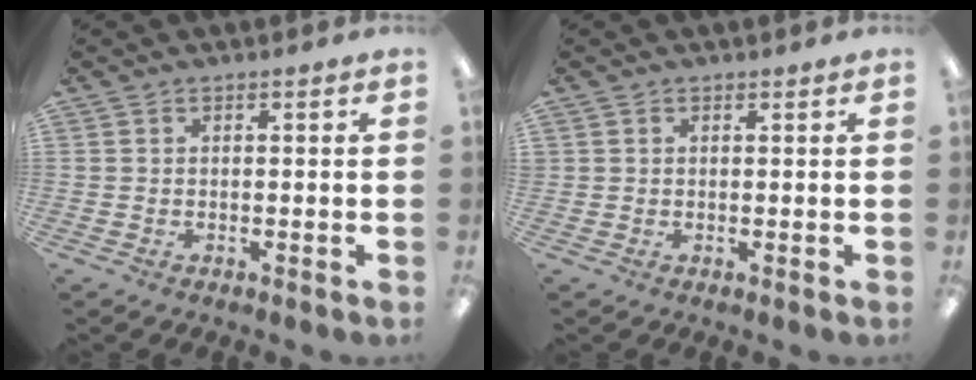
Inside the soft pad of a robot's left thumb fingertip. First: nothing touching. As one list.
[{"total": 0.7, "force": [0.4, 0.5, -0.1], "torque": [0.004, 0.002, 0.008]}]